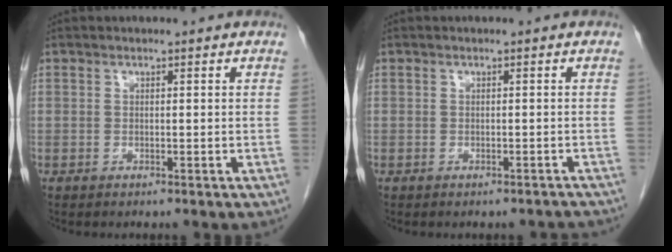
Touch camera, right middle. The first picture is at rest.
{"total": 2.9, "force": [-2.8, 0.9, 0.4], "torque": [-0.005, -0.005, -0.030]}